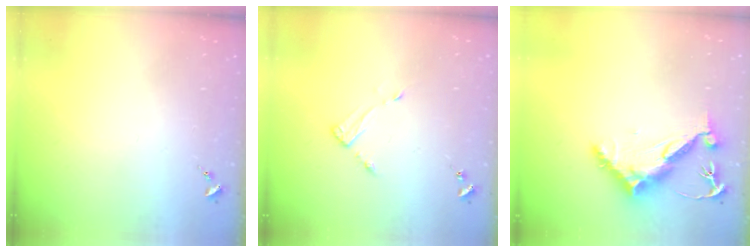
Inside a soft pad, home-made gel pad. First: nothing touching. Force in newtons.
{"total": 3.4, "press": 3.4, "slide": 0.4}
{"total": 11.4, "press": 11.4, "slide": 0.8}